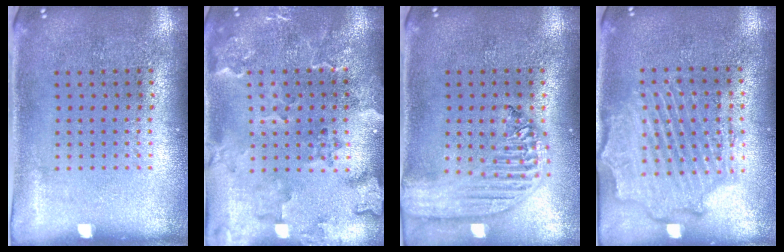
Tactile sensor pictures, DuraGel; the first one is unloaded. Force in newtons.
{"total": 2.4, "press": 2.2, "slide": 0.9}
{"total": 2.3, "press": 2.0, "slide": 1.2}
{"total": 2.2, "press": 2.1, "slide": 0.5}